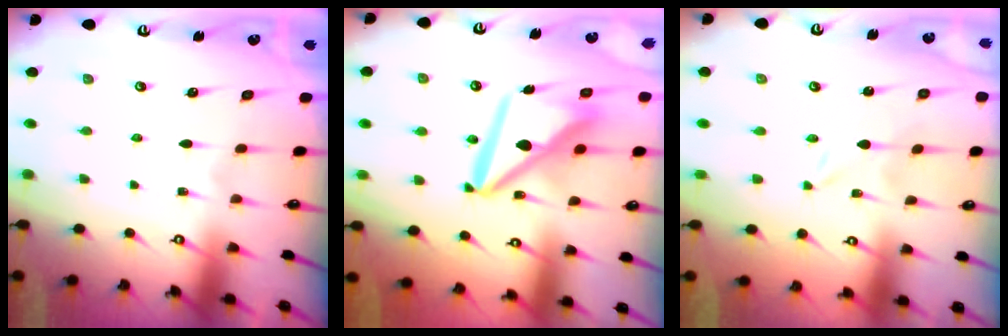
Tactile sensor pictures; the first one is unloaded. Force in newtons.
{"total": 13.2, "press": 13.1, "slide": 1.7}
{"total": 0.0}